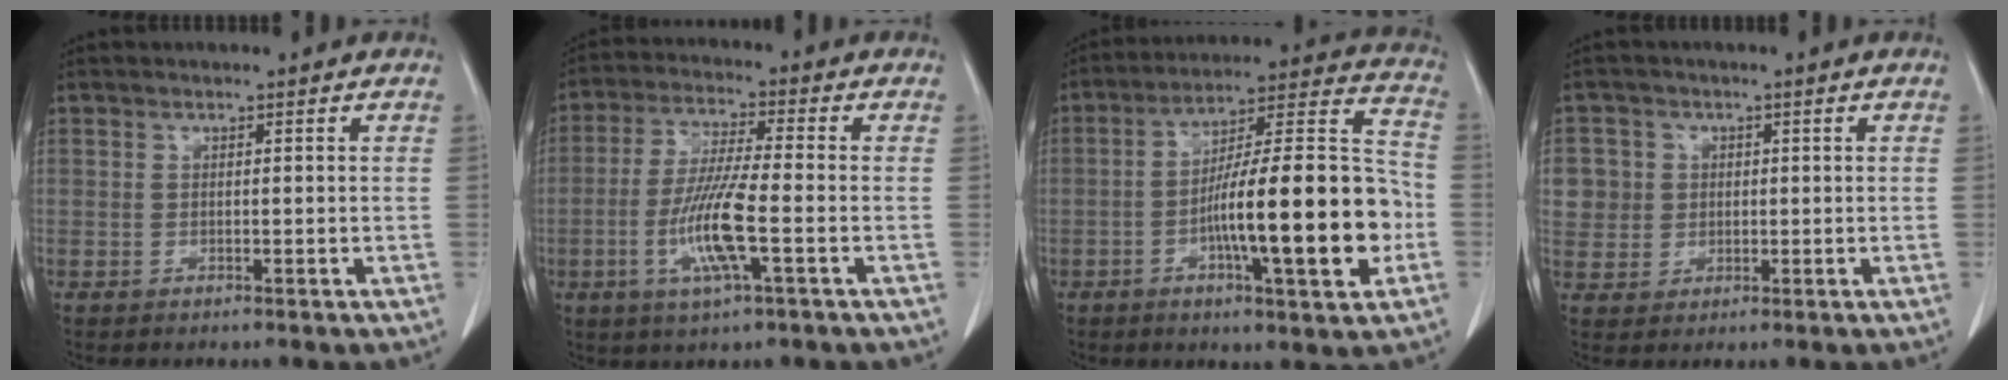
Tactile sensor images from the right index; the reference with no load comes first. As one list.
[{"total": 10.2, "force": [-2.9, 0.6, 9.7], "torque": [-0.196, -0.012, -0.060]}, {"total": 20.5, "force": [-4.8, 2.6, 19.7], "torque": [-0.292, 0.017, -0.071]}, {"total": 6.6, "force": [1.3, 6.4, 0.9], "torque": [-0.021, 0.018, 0.030]}]